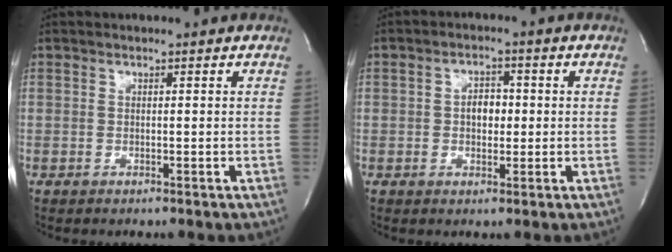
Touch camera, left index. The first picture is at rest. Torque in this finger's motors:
{"motor_torque": [0.07, 0.01, 0.03, 0.02]}